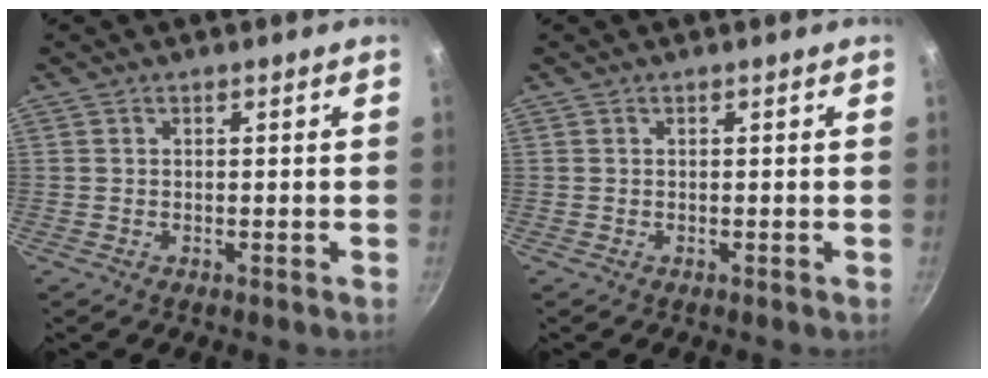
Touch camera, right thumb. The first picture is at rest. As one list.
[{"total": 0.0}]